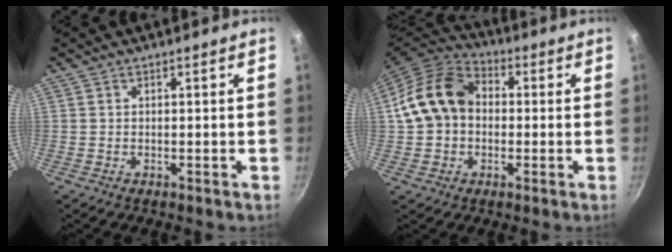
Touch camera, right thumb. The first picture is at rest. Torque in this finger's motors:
{"motor_torque": [0.77, 1.35, 0.76, -0.62, 0.14]}